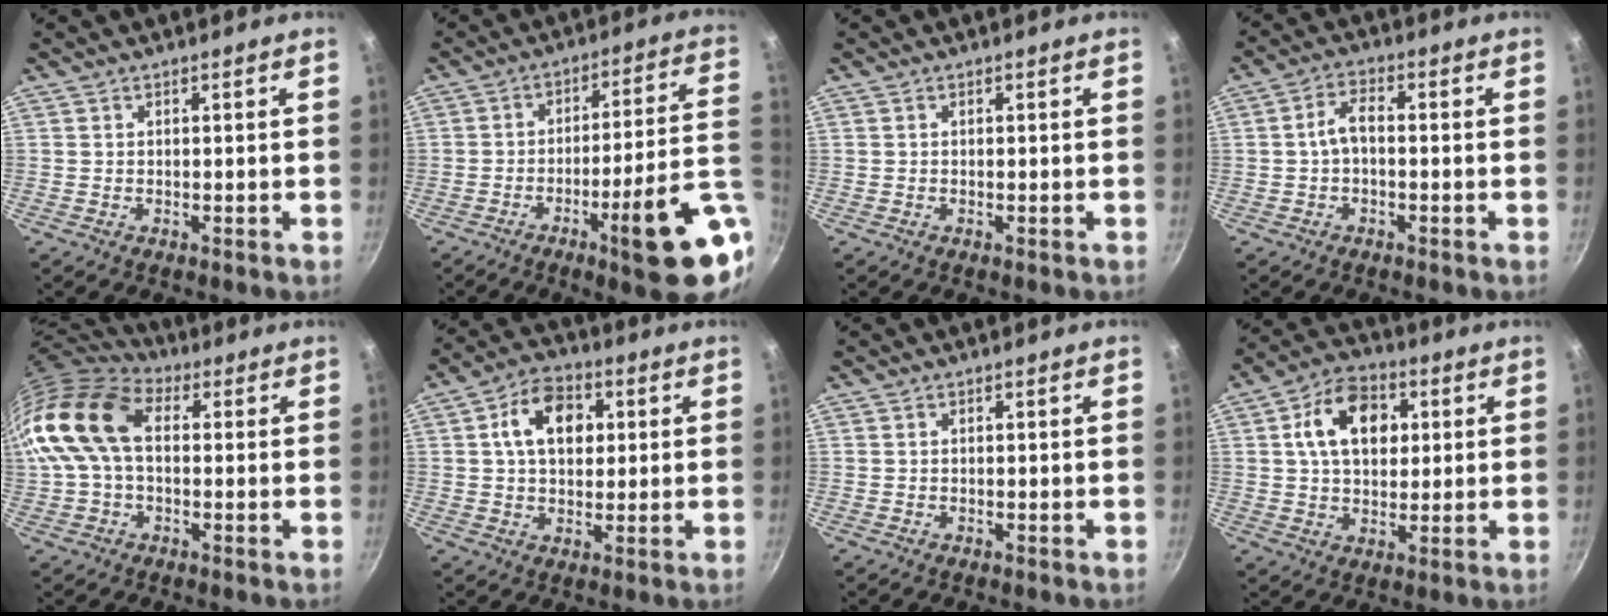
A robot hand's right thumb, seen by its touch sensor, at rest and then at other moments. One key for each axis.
{"total": 19.1, "fx": -6.4, "fy": 3.3, "fz": 17.7, "tx": -0.215, "ty": 0.027, "tz": -0.086}
{"total": 0.0}
{"total": 4.4, "fx": -0.6, "fy": 2.4, "fz": 3.6, "tx": -0.066, "ty": 0.026, "tz": -0.013}
{"total": 16.3, "fx": 1.8, "fy": 10.6, "fz": 12.2, "tx": -0.234, "ty": 0.030, "tz": 0.019}
{"total": 11.0, "fx": 2.6, "fy": 7.6, "fz": 7.5, "tx": -0.099, "ty": 0.008, "tz": 0.031}
{"total": 0.0}
{"total": 13.3, "fx": 3.3, "fy": 9.2, "fz": 9.0, "tx": -0.119, "ty": 0.008, "tz": 0.043}